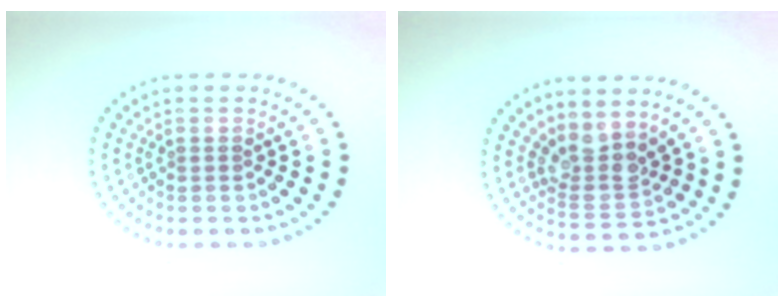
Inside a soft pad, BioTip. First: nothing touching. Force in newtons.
{"total": 3.3, "press": 2.5, "slide": 2.2}